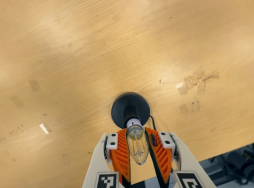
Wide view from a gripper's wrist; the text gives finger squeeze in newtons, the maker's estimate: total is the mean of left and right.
{"total": 14.2, "left": 13.8, "right": 14.7}